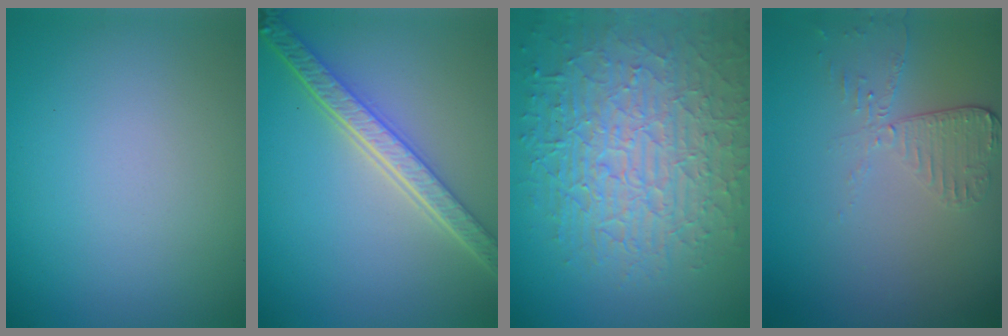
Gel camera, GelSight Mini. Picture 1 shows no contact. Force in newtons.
{"total": 5.5, "press": 4.0, "slide": 3.7}
{"total": 8.7, "press": 6.1, "slide": 6.2}
{"total": 2.5, "press": 2.3, "slide": 1.0}